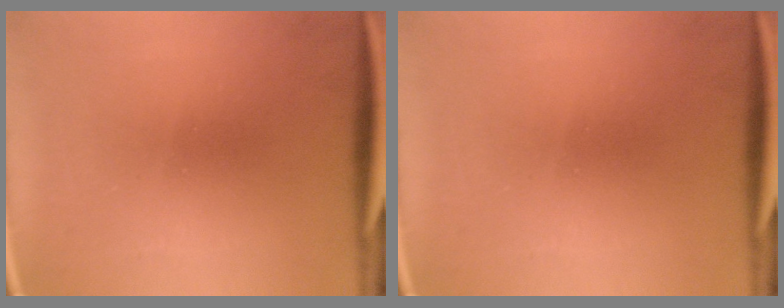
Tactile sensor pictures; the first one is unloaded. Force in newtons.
{"total": 0.0}